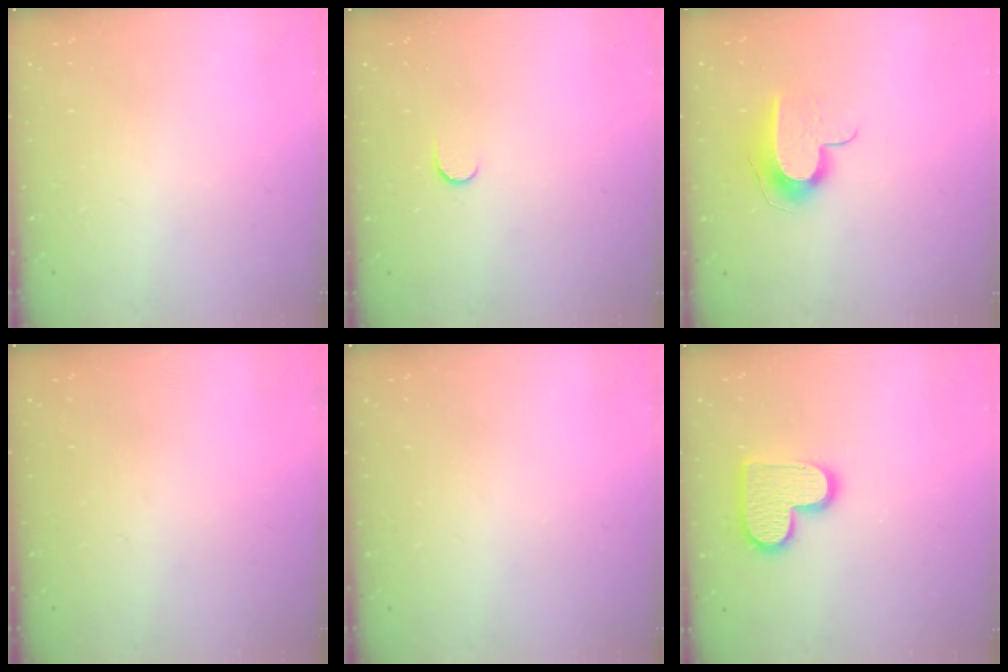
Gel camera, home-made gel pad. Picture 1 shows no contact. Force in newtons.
{"total": 3.4, "press": 3.4, "slide": 0.4}
{"total": 9.0, "press": 9.0, "slide": 0.5}
{"total": 0.0}
{"total": 0.0}
{"total": 13.5, "press": 13.5, "slide": 0.8}